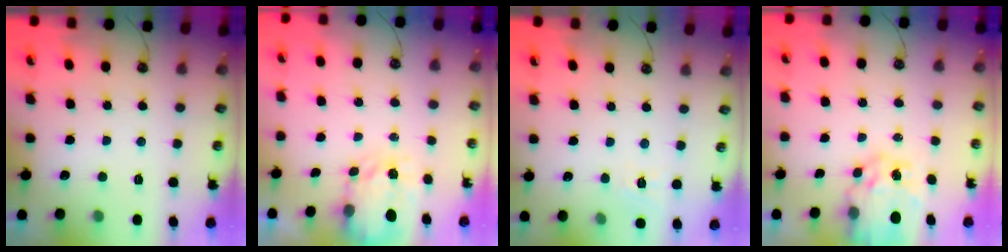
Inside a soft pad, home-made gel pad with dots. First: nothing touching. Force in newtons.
{"total": 3.5, "press": 3.5, "slide": 0.3}
{"total": 4.0, "press": 3.9, "slide": 0.6}
{"total": 10.8, "press": 10.8, "slide": 1.1}